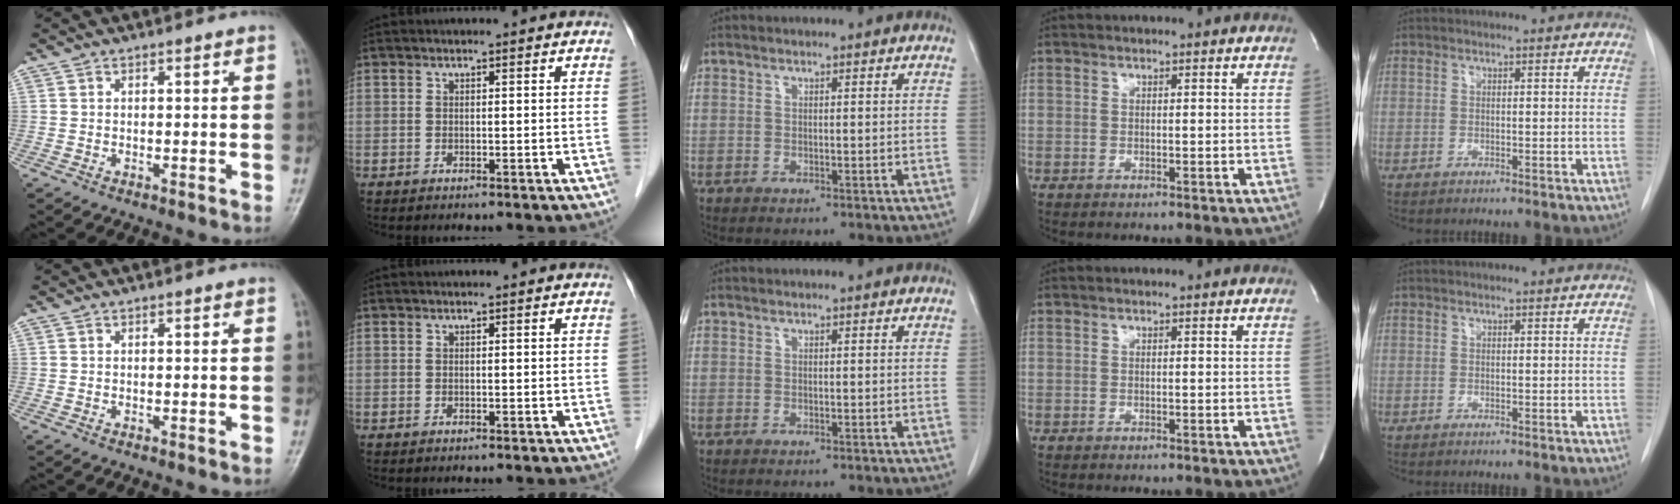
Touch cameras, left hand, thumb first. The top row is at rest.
{}